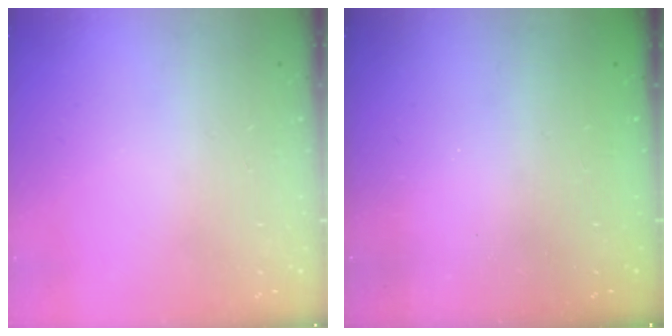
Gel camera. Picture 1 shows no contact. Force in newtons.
{"total": 2.4, "press": 2.2, "slide": 0.8}